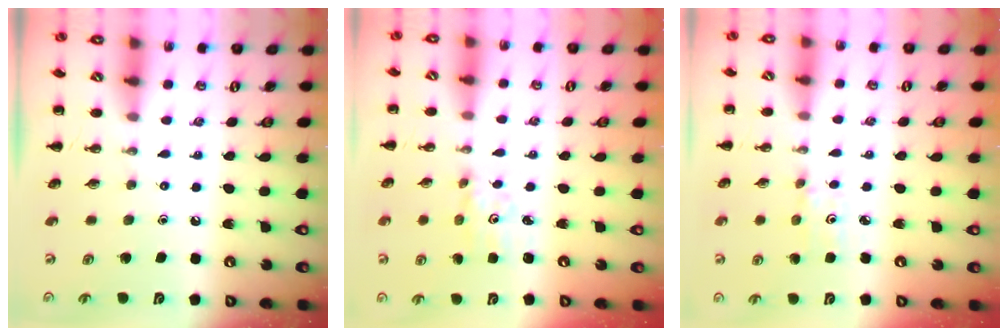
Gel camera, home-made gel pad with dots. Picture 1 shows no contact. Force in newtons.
{"total": 1.9, "press": 1.8, "slide": 0.6}
{"total": 3.2, "press": 3.0, "slide": 0.8}